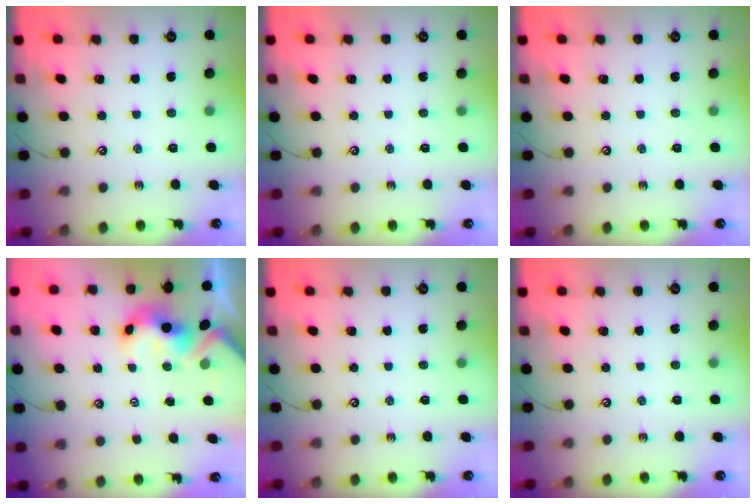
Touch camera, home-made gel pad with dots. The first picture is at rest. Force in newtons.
{"total": 0.0}
{"total": 0.0}
{"total": 6.0, "press": 6.0, "slide": 1.1}
{"total": 0.0}
{"total": 0.0}